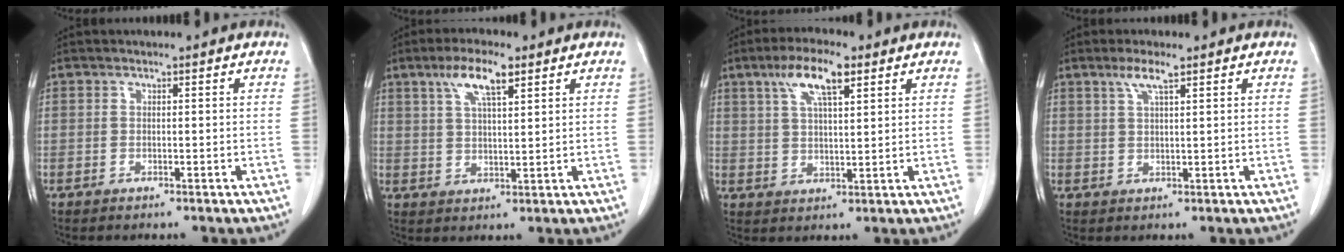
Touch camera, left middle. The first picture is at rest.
{"total": 6.8, "force": [4.0, 1.5, 5.4], "torque": [-0.107, 0.010, 0.072]}
{"total": 7.9, "force": [4.3, 1.9, 6.3], "torque": [-0.125, 0.014, 0.079]}
{"total": 3.2, "force": [2.0, 0.2, 2.4], "torque": [-0.053, 0.003, 0.040]}